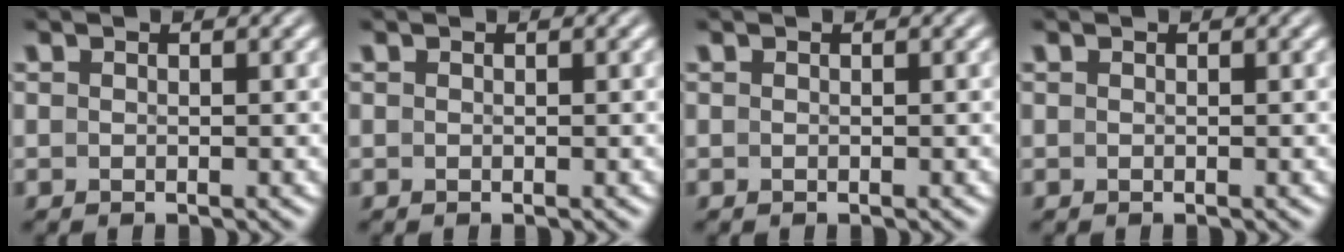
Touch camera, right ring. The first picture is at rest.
{"total": 0.0}
{"total": 0.0}
{"total": 0.0}